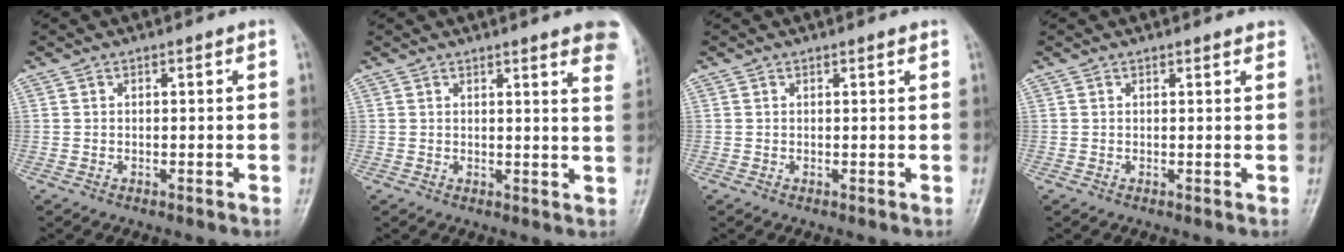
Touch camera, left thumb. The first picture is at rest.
{"total": 10.4, "force": [7.3, 1.7, 7.2], "torque": [-0.063, -0.022, 0.067]}
{"total": 0.7, "force": [0.5, 0.1, 0.4], "torque": [-0.007, -0.001, 0.005]}
{"total": 1.5, "force": [1.3, 0.4, 0.5], "torque": [0.000, -0.001, 0.012]}